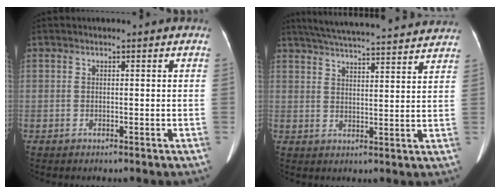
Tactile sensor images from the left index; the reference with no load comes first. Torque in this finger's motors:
{"motor_torque": [0.21, -0.55, -0.02, 0.04]}